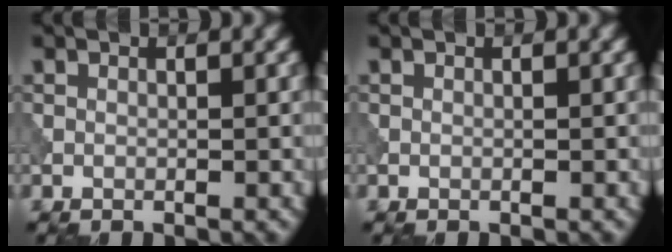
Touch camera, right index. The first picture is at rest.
{"total": 0.0}